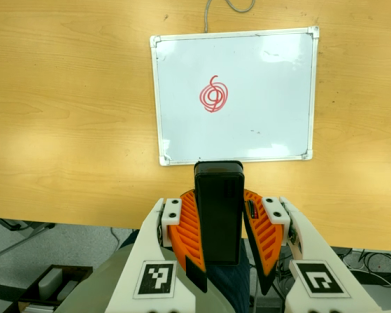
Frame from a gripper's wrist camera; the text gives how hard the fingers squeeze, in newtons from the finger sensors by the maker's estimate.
{"total": 11.7, "left": 9.2, "right": 14.2}